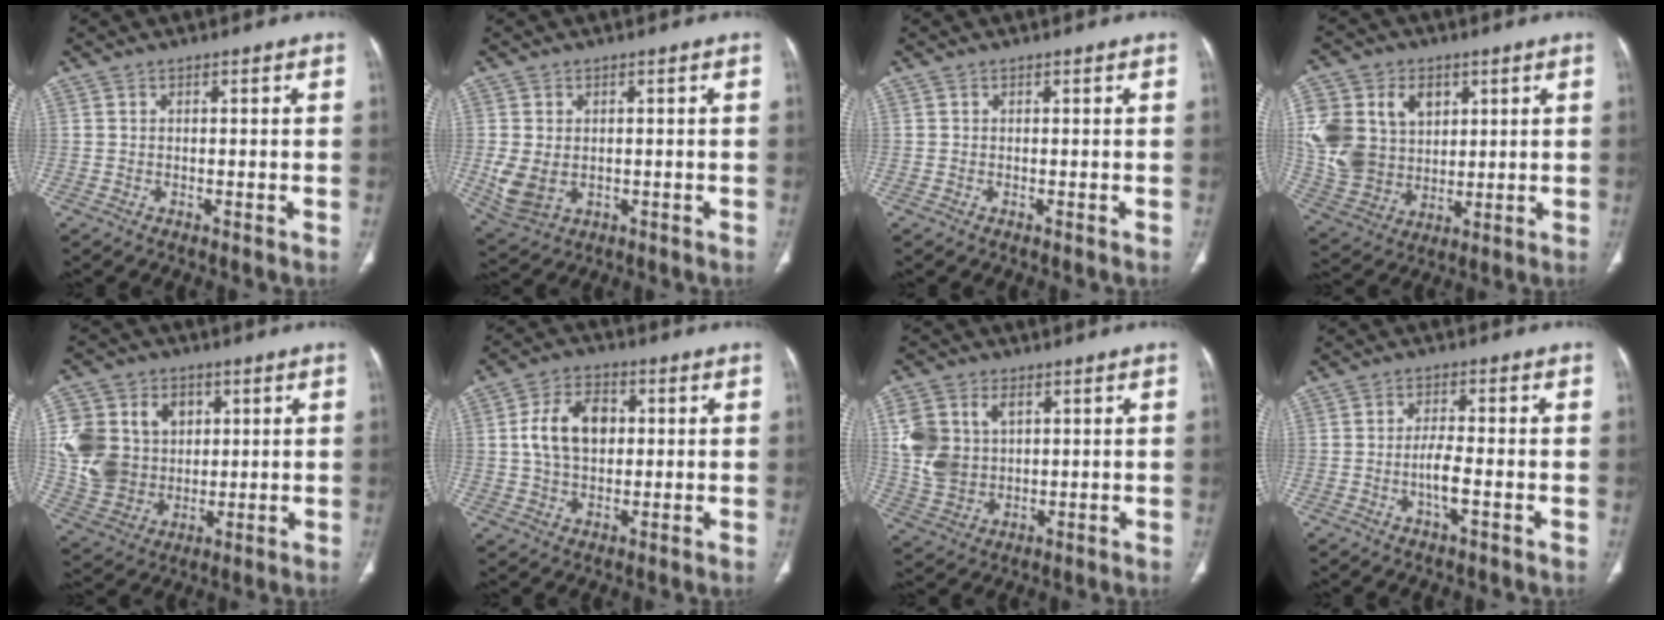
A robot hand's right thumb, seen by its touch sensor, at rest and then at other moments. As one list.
[{"total": 6.9, "force": [-0.6, 5.0, 4.7], "torque": [-0.094, -0.007, 0.005]}, {"total": 0.0}, {"total": 17.9, "force": [4.2, 14.1, 10.2], "torque": [-0.193, 0.003, 0.096]}, {"total": 17.2, "force": [3.0, 14.3, 9.0], "torque": [-0.155, 0.008, 0.073]}, {"total": 10.6, "force": [1.5, 7.2, 7.6], "torque": [-0.118, 0.008, 0.026]}, {"total": 10.7, "force": [2.8, 7.9, 6.6], "torque": [-0.124, -0.002, 0.065]}, {"total": 4.3, "force": [-1.4, 0.9, 4.0], "torque": [-0.082, 0.005, -0.027]}]